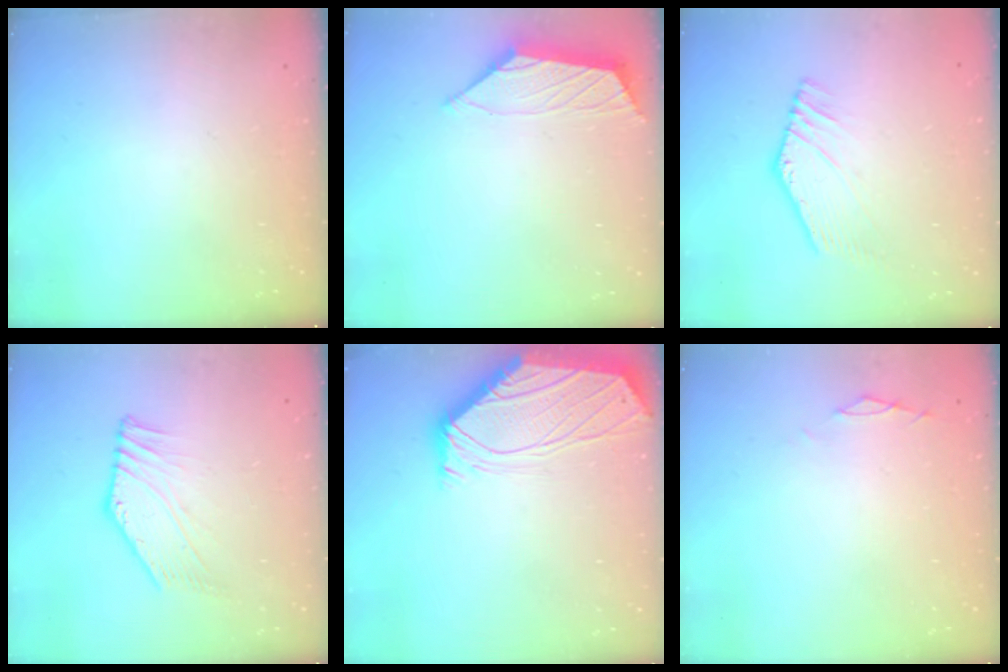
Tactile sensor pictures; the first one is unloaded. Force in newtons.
{"total": 1.2, "press": 1.2, "slide": 0.2}
{"total": 2.7, "press": 2.7, "slide": 0.3}
{"total": 0.6, "press": 0.2, "slide": 0.6}
{"total": 0.0}
{"total": 0.0}